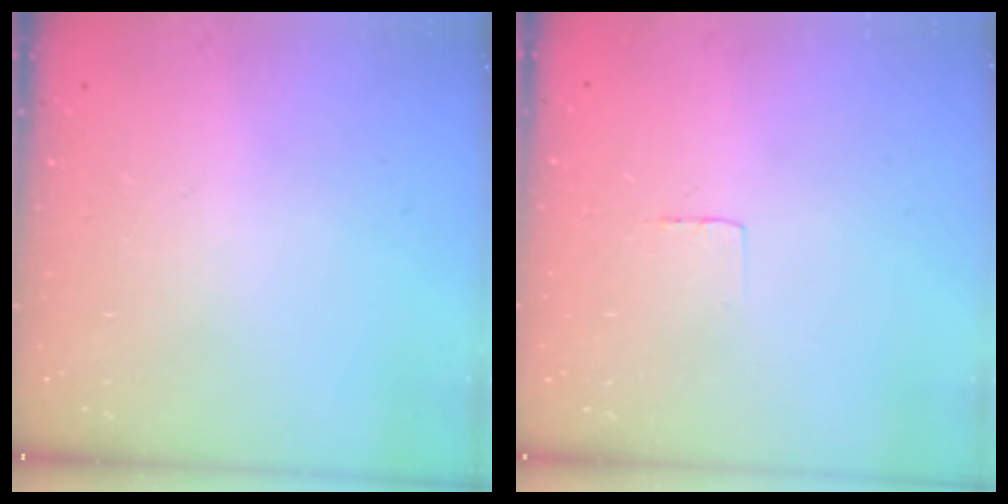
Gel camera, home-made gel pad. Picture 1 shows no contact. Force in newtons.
{"total": 2.3, "press": 2.3, "slide": 0.1}